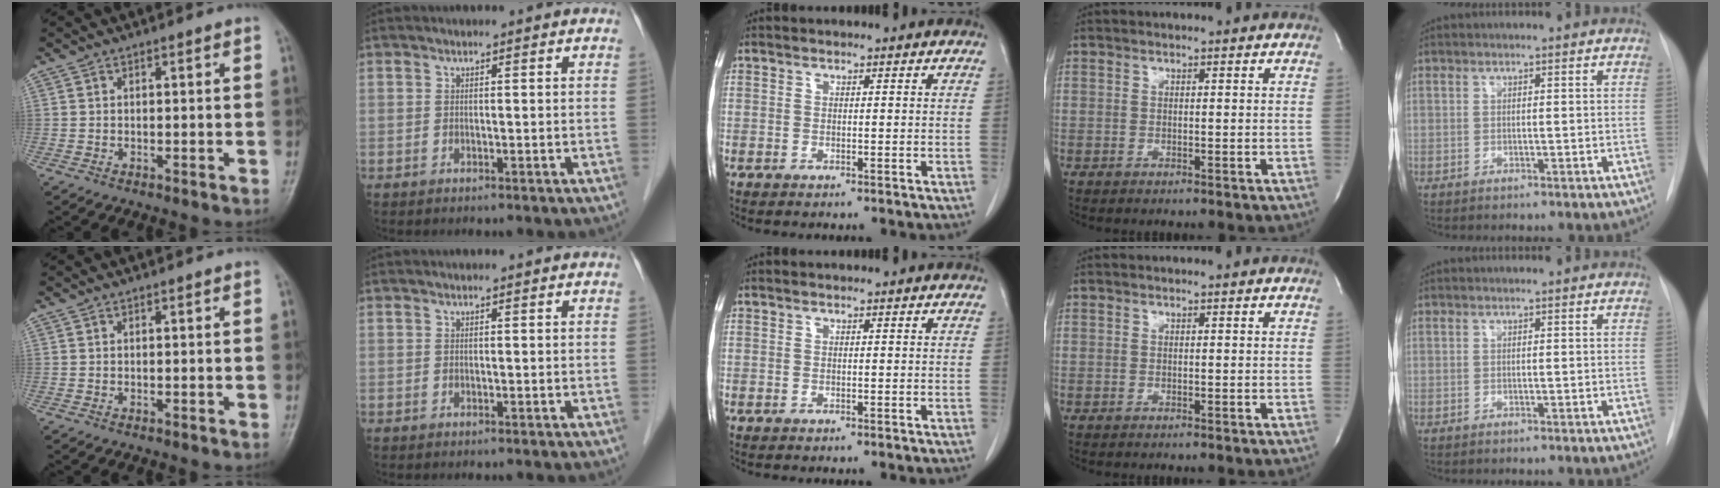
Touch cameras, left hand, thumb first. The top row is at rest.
{}